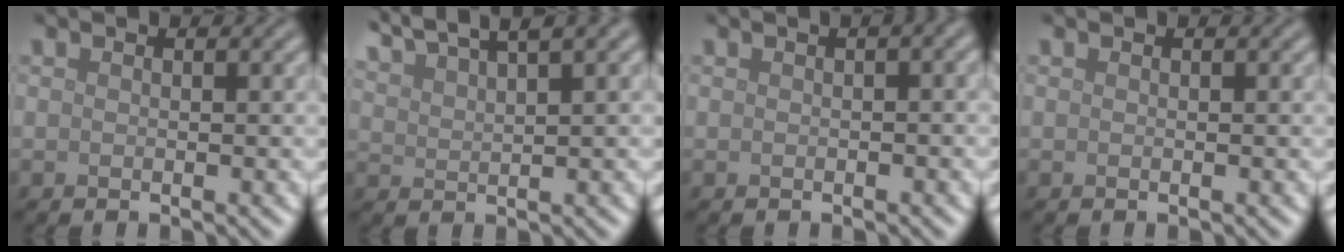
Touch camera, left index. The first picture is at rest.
{"total": 6.2, "force": [5.0, 1.0, 3.5], "torque": [-0.055, 0.020, 0.083]}
{"total": 2.6, "force": [0.6, 0.9, 2.4], "torque": [-0.025, 0.010, 0.010]}
{"total": 0.0}